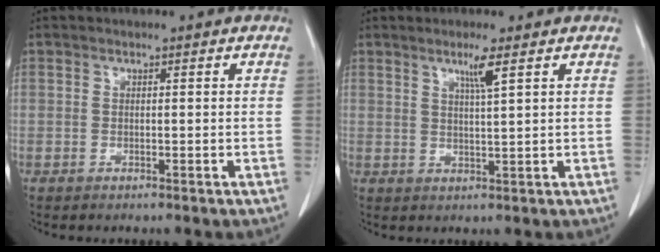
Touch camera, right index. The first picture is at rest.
{"total": 3.2, "force": [1.8, -0.6, 2.6], "torque": [-0.051, -0.006, 0.035]}